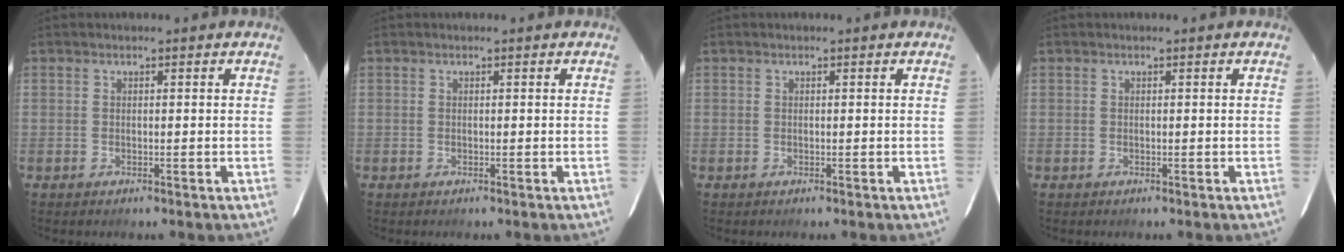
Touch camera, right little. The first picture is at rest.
{"total": 0.0}
{"total": 0.0}
{"total": 0.0}